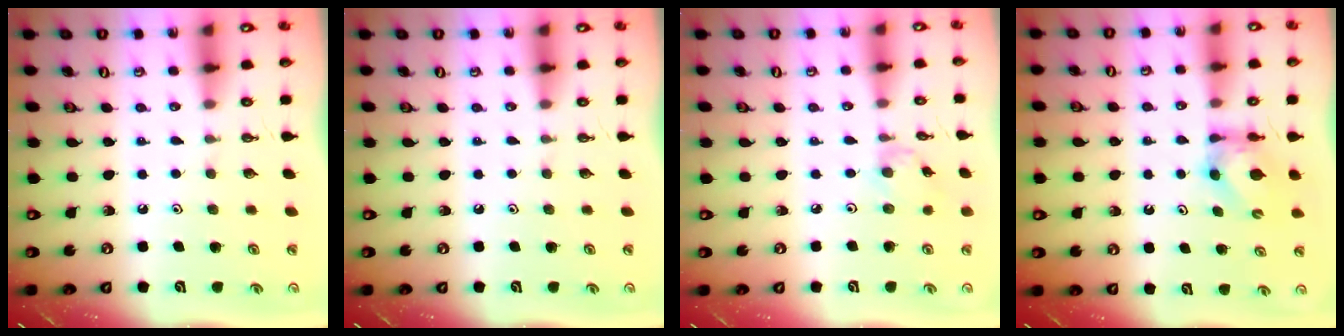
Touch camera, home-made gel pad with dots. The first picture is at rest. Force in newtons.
{"total": 0.0}
{"total": 2.1, "press": 2.1, "slide": 0.4}
{"total": 6.1, "press": 6.0, "slide": 0.5}